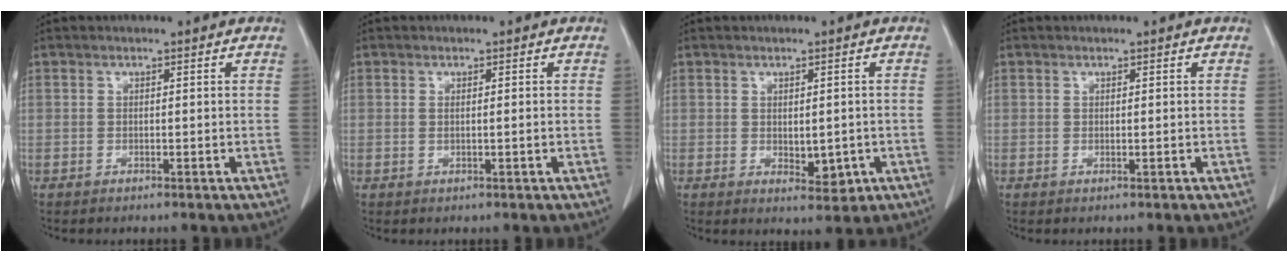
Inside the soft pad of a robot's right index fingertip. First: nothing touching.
{"total": 1.0, "force": [0.0, 0.1, 1.0], "torque": [-0.023, -0.004, 0.002]}
{"total": 3.9, "force": [-0.8, 2.0, 3.3], "torque": [-0.040, -0.007, 0.000]}
{"total": 0.0}